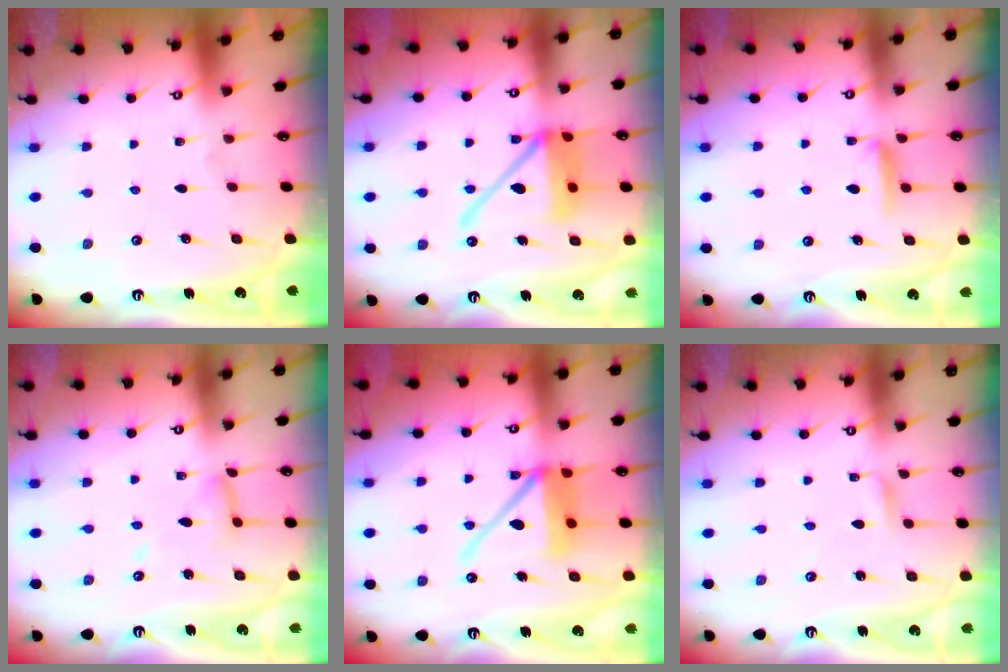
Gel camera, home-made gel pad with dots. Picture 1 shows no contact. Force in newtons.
{"total": 15.6, "press": 15.5, "slide": 2.0}
{"total": 7.1, "press": 7.1, "slide": 0.7}
{"total": 9.0, "press": 9.0, "slide": 0.6}
{"total": 13.0, "press": 12.9, "slide": 2.0}
{"total": 1.4, "press": 1.4, "slide": 0.1}